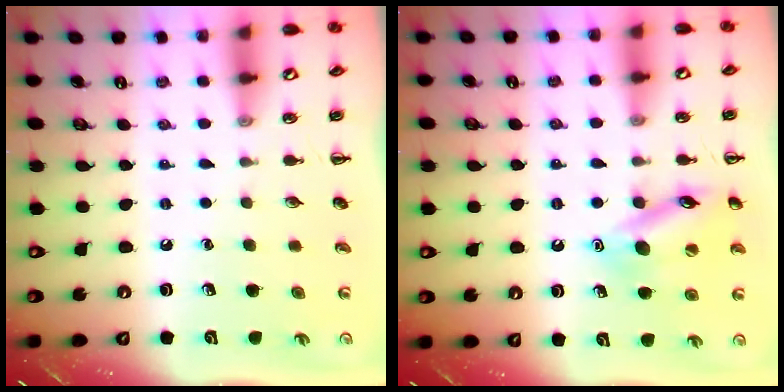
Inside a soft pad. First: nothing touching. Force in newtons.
{"total": 13.6, "press": 13.5, "slide": 2.0}